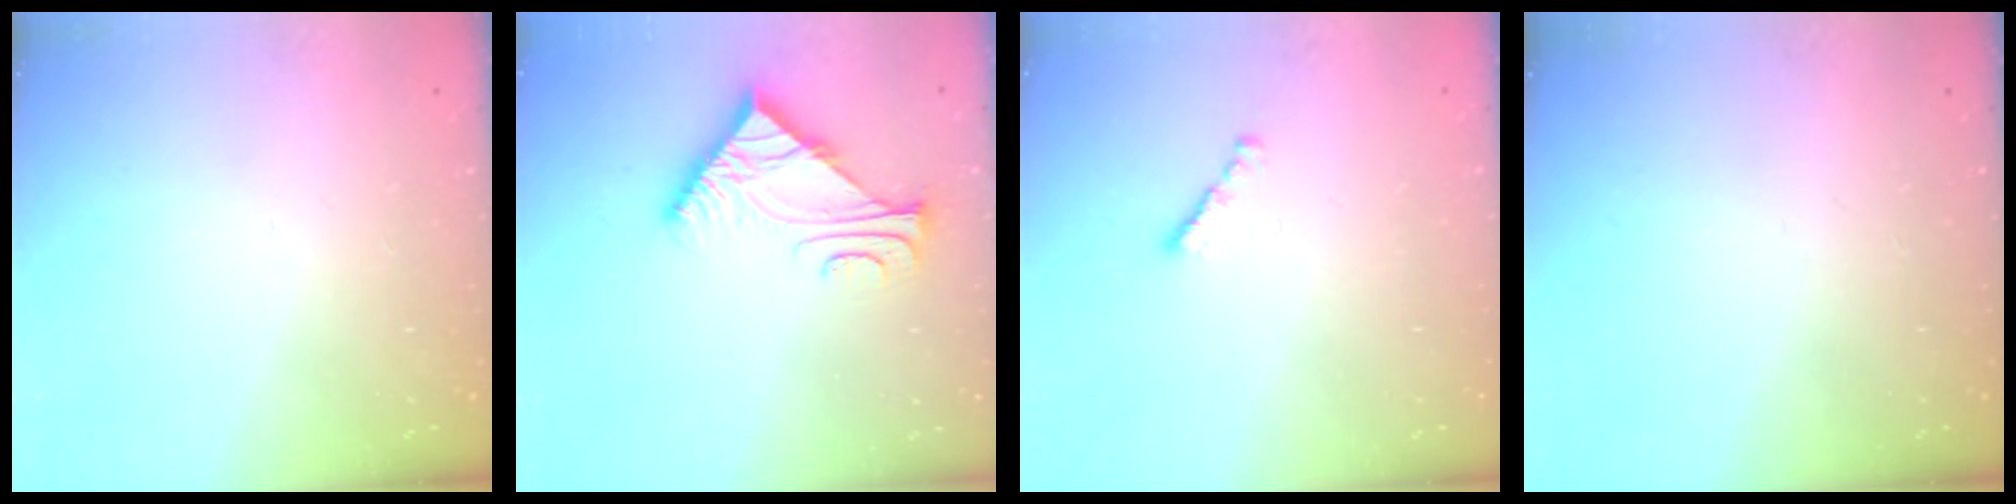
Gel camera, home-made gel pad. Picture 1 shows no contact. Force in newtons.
{"total": 6.2, "press": 6.2, "slide": 0.4}
{"total": 1.0, "press": 0.8, "slide": 0.5}
{"total": 0.0}